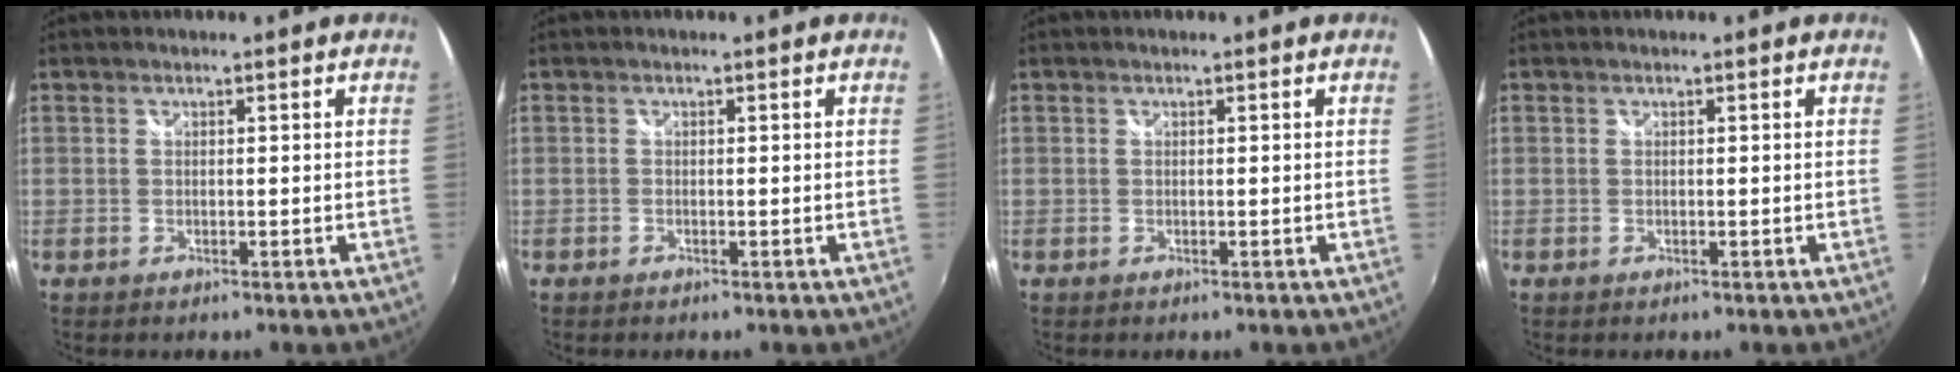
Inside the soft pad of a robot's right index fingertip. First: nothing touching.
{"total": 0.0}
{"total": 0.0}
{"total": 0.0}